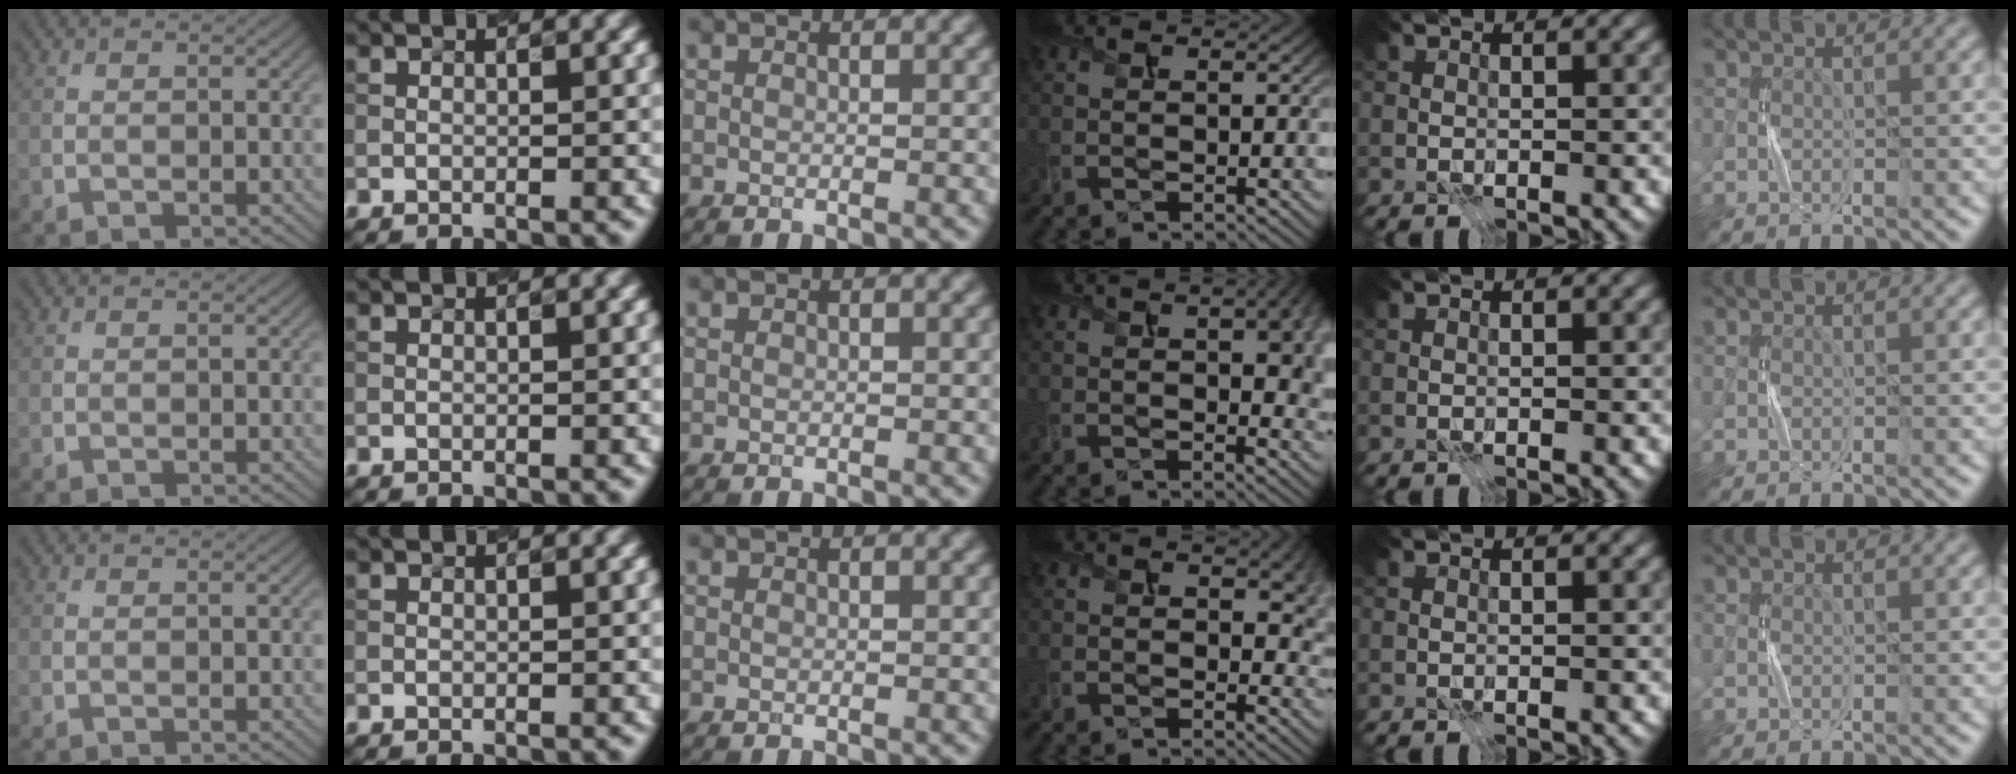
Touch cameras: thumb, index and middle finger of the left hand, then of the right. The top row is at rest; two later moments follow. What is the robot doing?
{"motion": "press", "object": "syringe"}